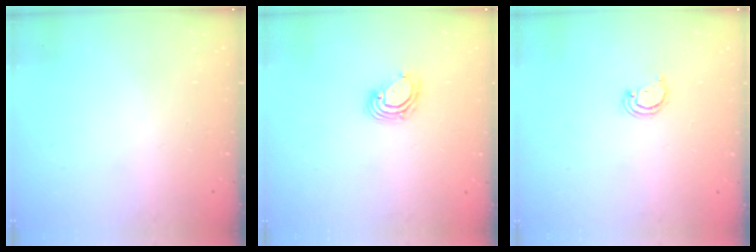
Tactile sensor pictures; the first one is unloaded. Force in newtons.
{"total": 5.6, "press": 5.6, "slide": 0.7}
{"total": 2.4, "press": 2.4, "slide": 0.2}